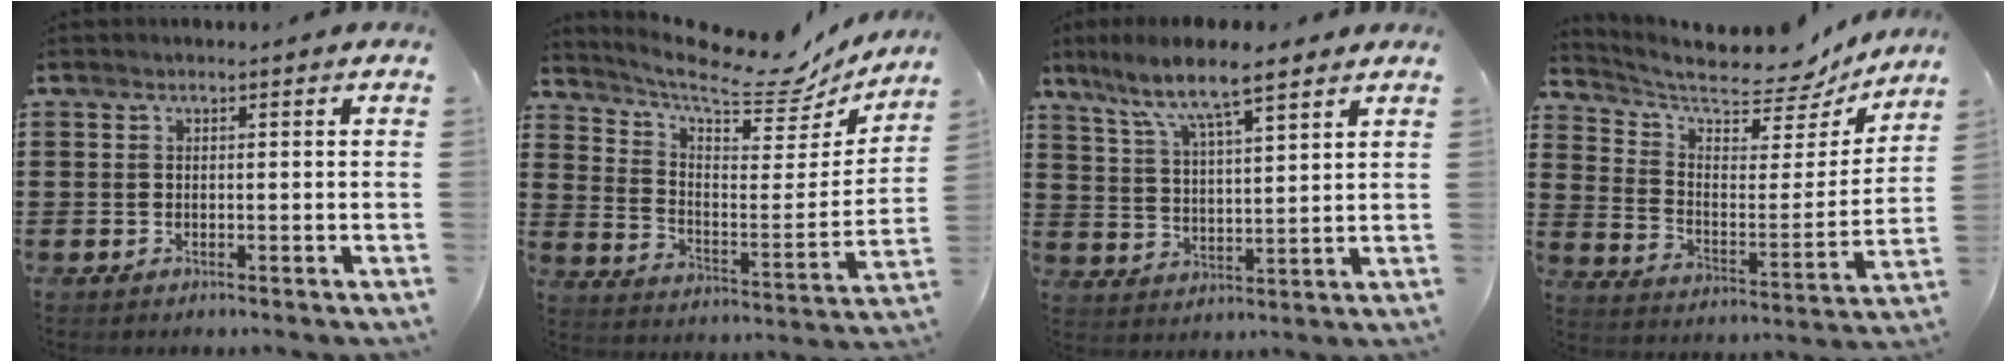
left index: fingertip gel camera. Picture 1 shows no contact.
{"total": 10.2, "force": [8.3, 2.2, 5.5], "torque": [-0.118, -0.061, 0.133]}
{"total": 7.5, "force": [5.9, 1.2, 4.6], "torque": [-0.113, -0.023, 0.098]}
{"total": 8.2, "force": [7.6, 1.2, 2.9], "torque": [-0.086, -0.061, 0.127]}